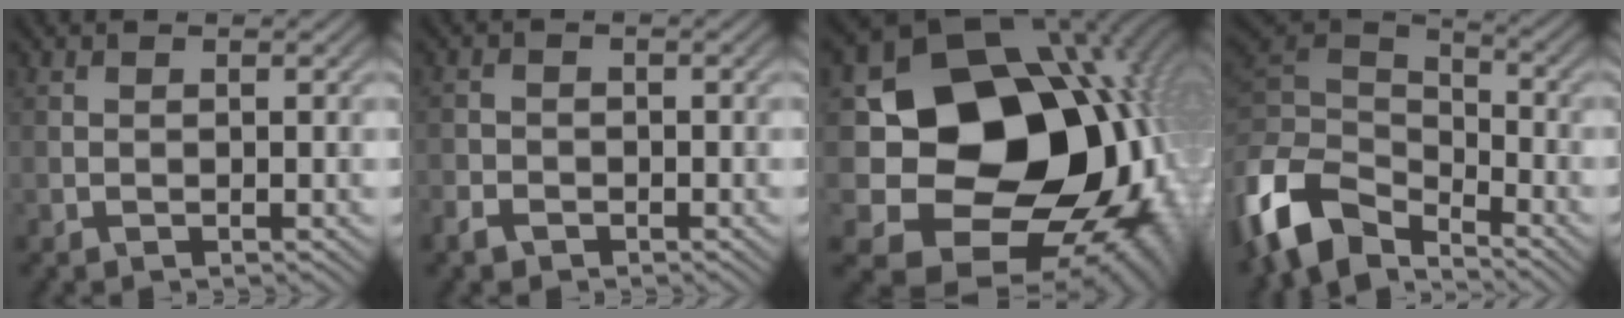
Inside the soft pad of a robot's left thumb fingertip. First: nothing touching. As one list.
[{"total": 2.7, "force": [-1.8, 1.8, 1.0], "torque": [-0.023, -0.005, -0.044]}, {"total": 20.6, "force": [0.0, 16.4, 12.4], "torque": [-0.247, -0.064, 0.046]}, {"total": 9.8, "force": [-6.0, 5.6, 5.3], "torque": [-0.125, 0.004, -0.134]}]